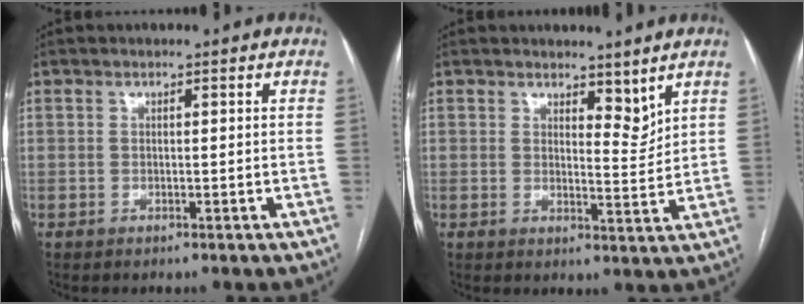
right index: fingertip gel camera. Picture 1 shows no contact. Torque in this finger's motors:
{"motor_torque": [-0.07, 0.06, 0.01, 0.00]}